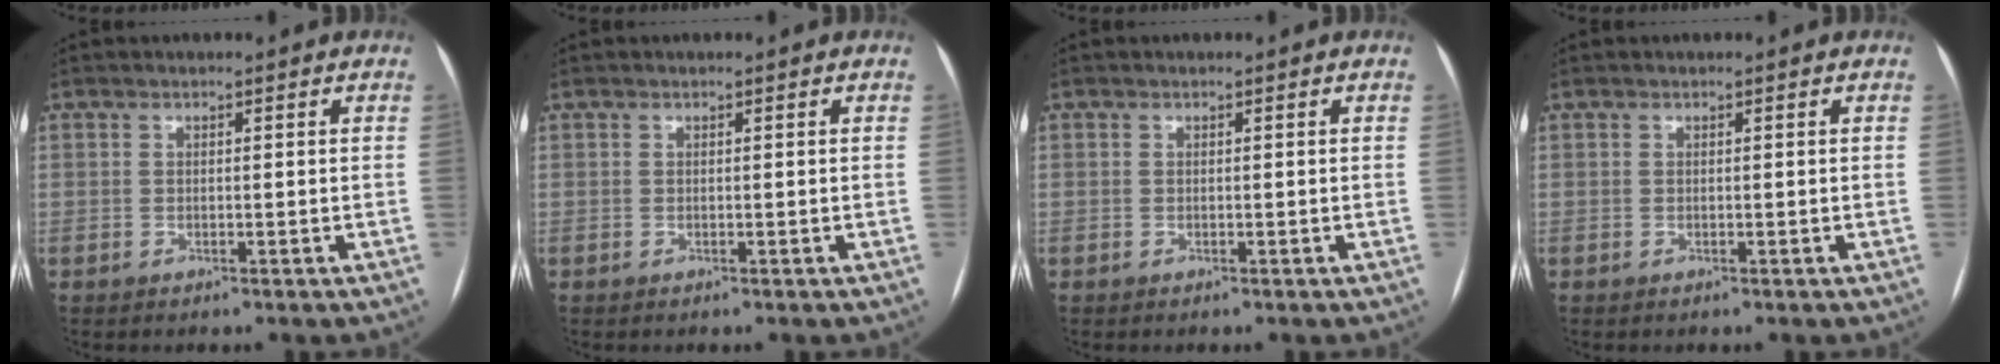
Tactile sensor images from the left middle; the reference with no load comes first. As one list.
[{"total": 0.0}, {"total": 0.0}, {"total": 0.0}]